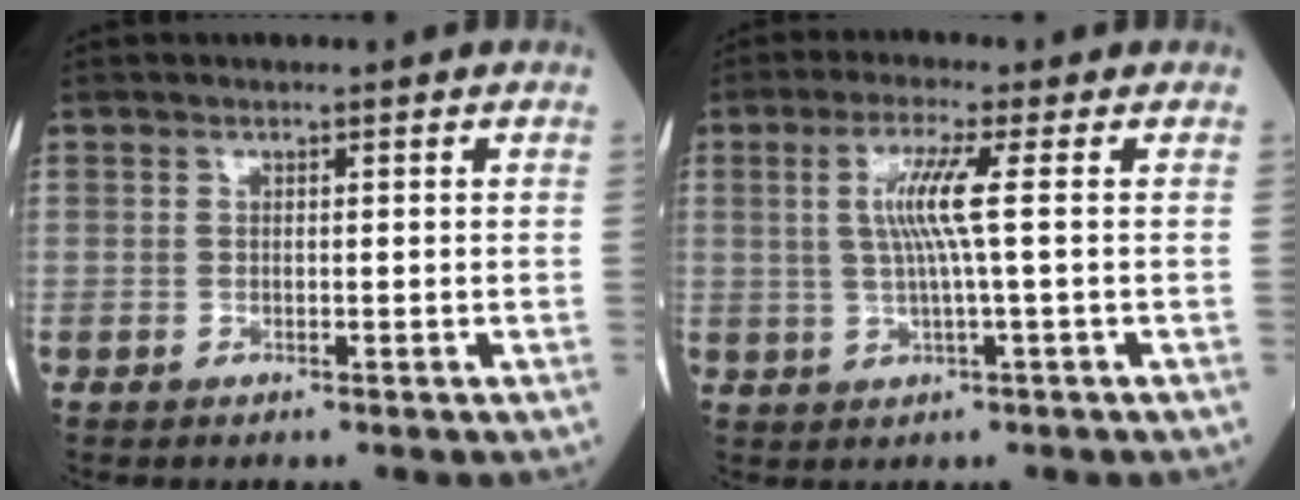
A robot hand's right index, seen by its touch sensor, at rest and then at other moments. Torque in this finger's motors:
{"motor_torque": [0.75, 0.11, 0.38, 0.12]}